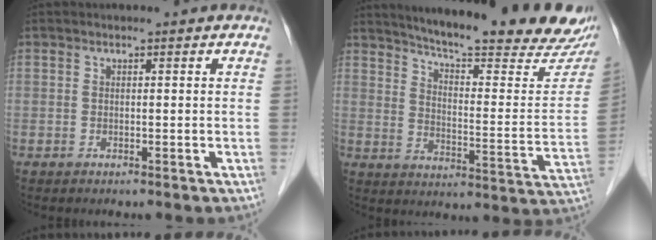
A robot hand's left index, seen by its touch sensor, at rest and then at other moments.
{"total": 25.8, "force": [22.4, 2.6, 12.5], "torque": [-0.183, -0.068, 0.283]}